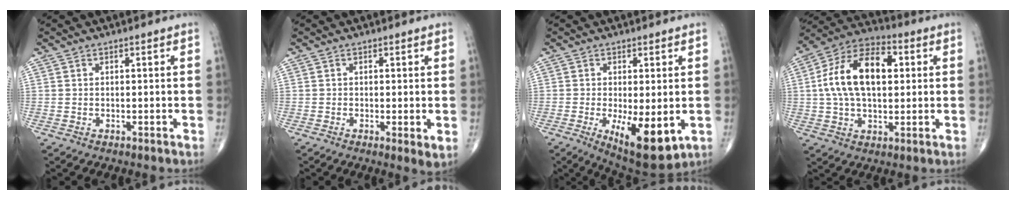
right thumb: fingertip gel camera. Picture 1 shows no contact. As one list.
[{"total": 2.6, "force": [-0.2, 0.6, 2.5], "torque": [-0.045, -0.013, -0.008]}, {"total": 11.1, "force": [-2.7, 4.1, 9.9], "torque": [-0.150, -0.025, -0.027]}, {"total": 17.0, "force": [2.6, 9.7, 13.7], "torque": [-0.237, 0.024, 0.040]}]